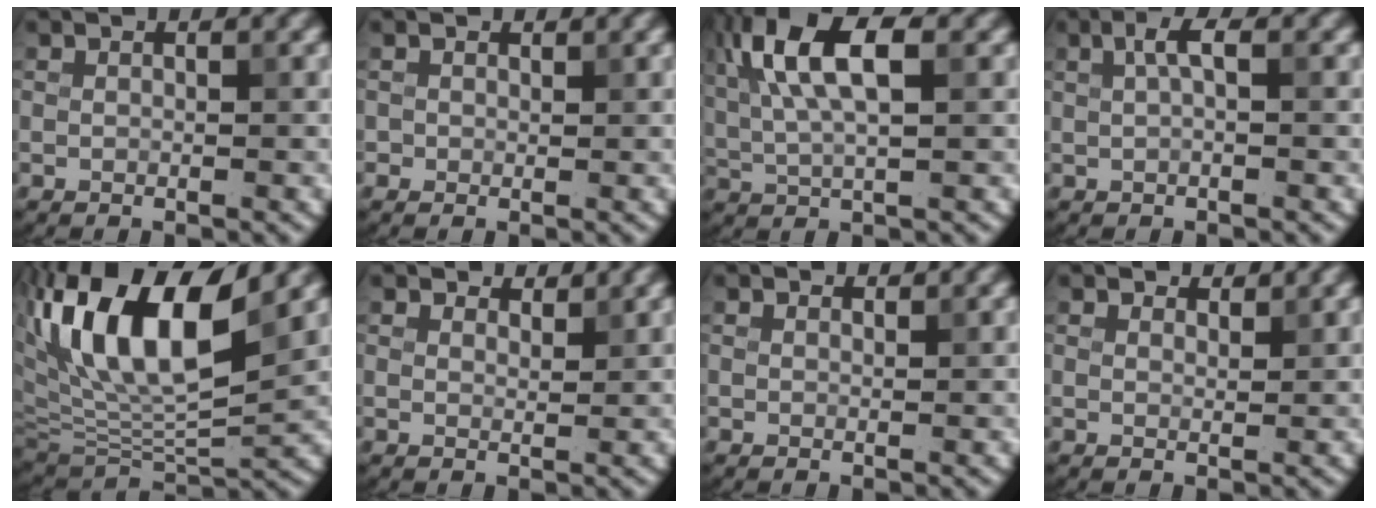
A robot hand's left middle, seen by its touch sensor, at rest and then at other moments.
{"total": 0.7, "force": [0.2, 0.6, 0.0], "torque": [0.003, -0.001, 0.001]}
{"total": 9.2, "force": [3.3, 3.4, 7.9], "torque": [-0.161, 0.023, 0.052]}
{"total": 1.8, "force": [0.5, 0.4, 1.7], "torque": [-0.031, 0.007, 0.008]}
{"total": 11.9, "force": [4.5, 4.7, 10.0], "torque": [-0.178, 0.006, 0.084]}
{"total": 2.2, "force": [2.1, 0.6, 0.4], "torque": [-0.011, 0.002, 0.026]}
{"total": 0.7, "force": [0.6, 0.3, 0.0], "torque": [0.002, -0.001, 0.009]}
{"total": 1.8, "force": [1.7, 0.6, 0.3], "torque": [-0.011, 0.001, 0.021]}